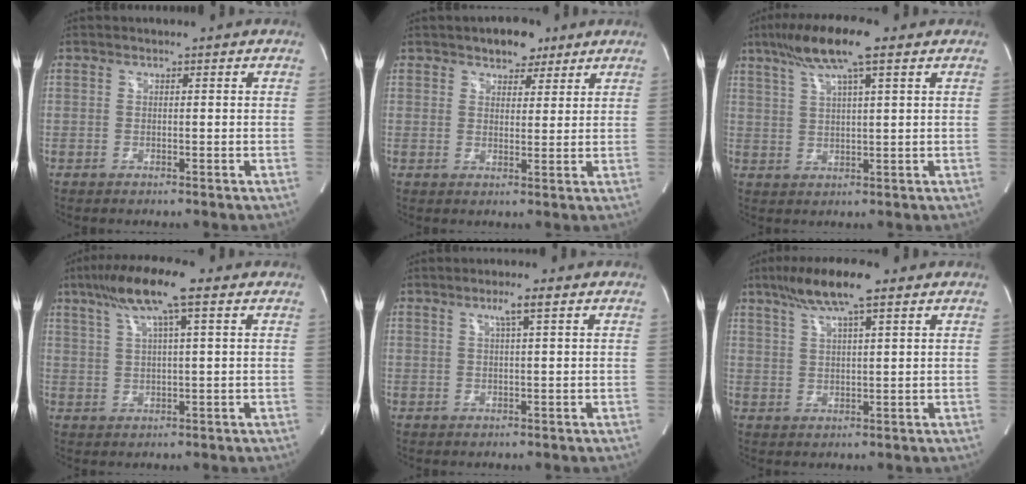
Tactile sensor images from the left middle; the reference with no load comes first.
{"total": 4.8, "force": [3.4, 2.7, 2.1], "torque": [-0.025, 0.009, 0.052]}
{"total": 10.0, "force": [6.2, 0.9, 7.7], "torque": [-0.146, 0.022, 0.107]}
{"total": 9.8, "force": [5.5, 0.7, 8.1], "torque": [-0.154, 0.026, 0.094]}
{"total": 2.7, "force": [1.3, -0.3, 2.3], "torque": [-0.044, 0.002, 0.025]}
{"total": 9.0, "force": [5.9, 0.9, 6.7], "torque": [-0.126, 0.020, 0.101]}